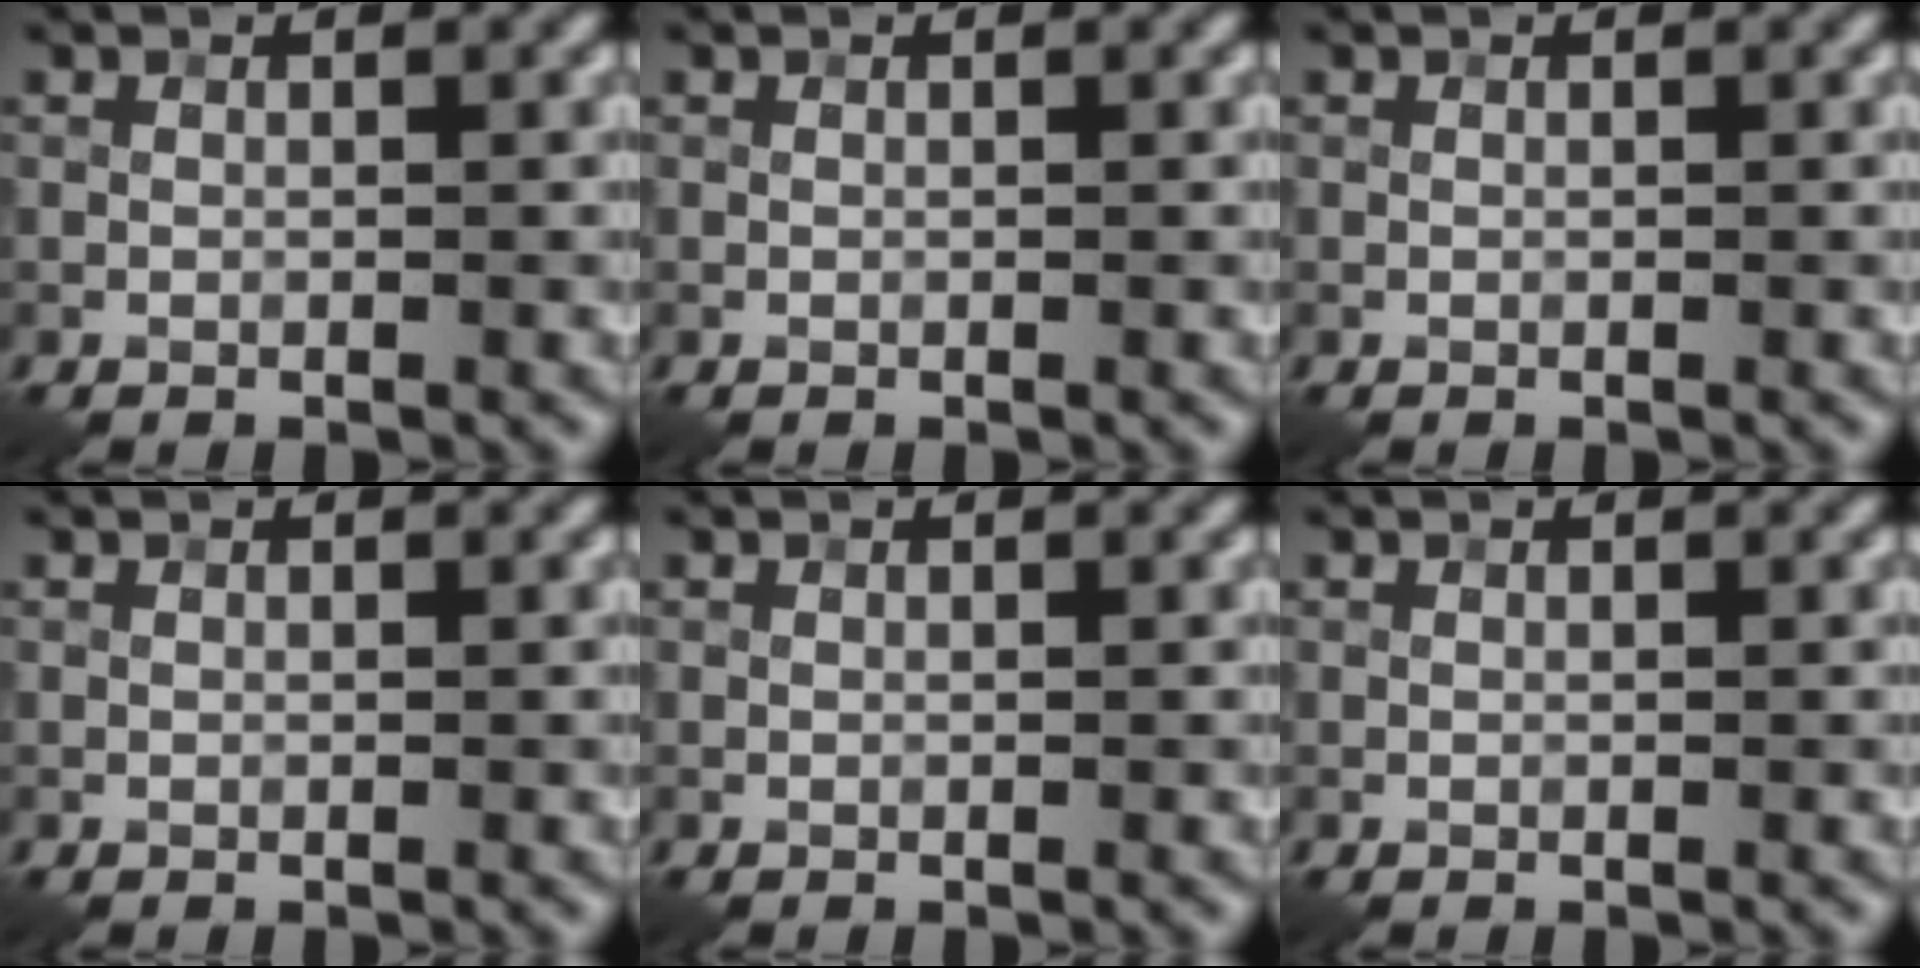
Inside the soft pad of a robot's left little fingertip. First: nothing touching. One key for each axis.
{"total": 0.0}
{"total": 0.0}
{"total": 0.0}
{"total": 0.0}
{"total": 0.0}